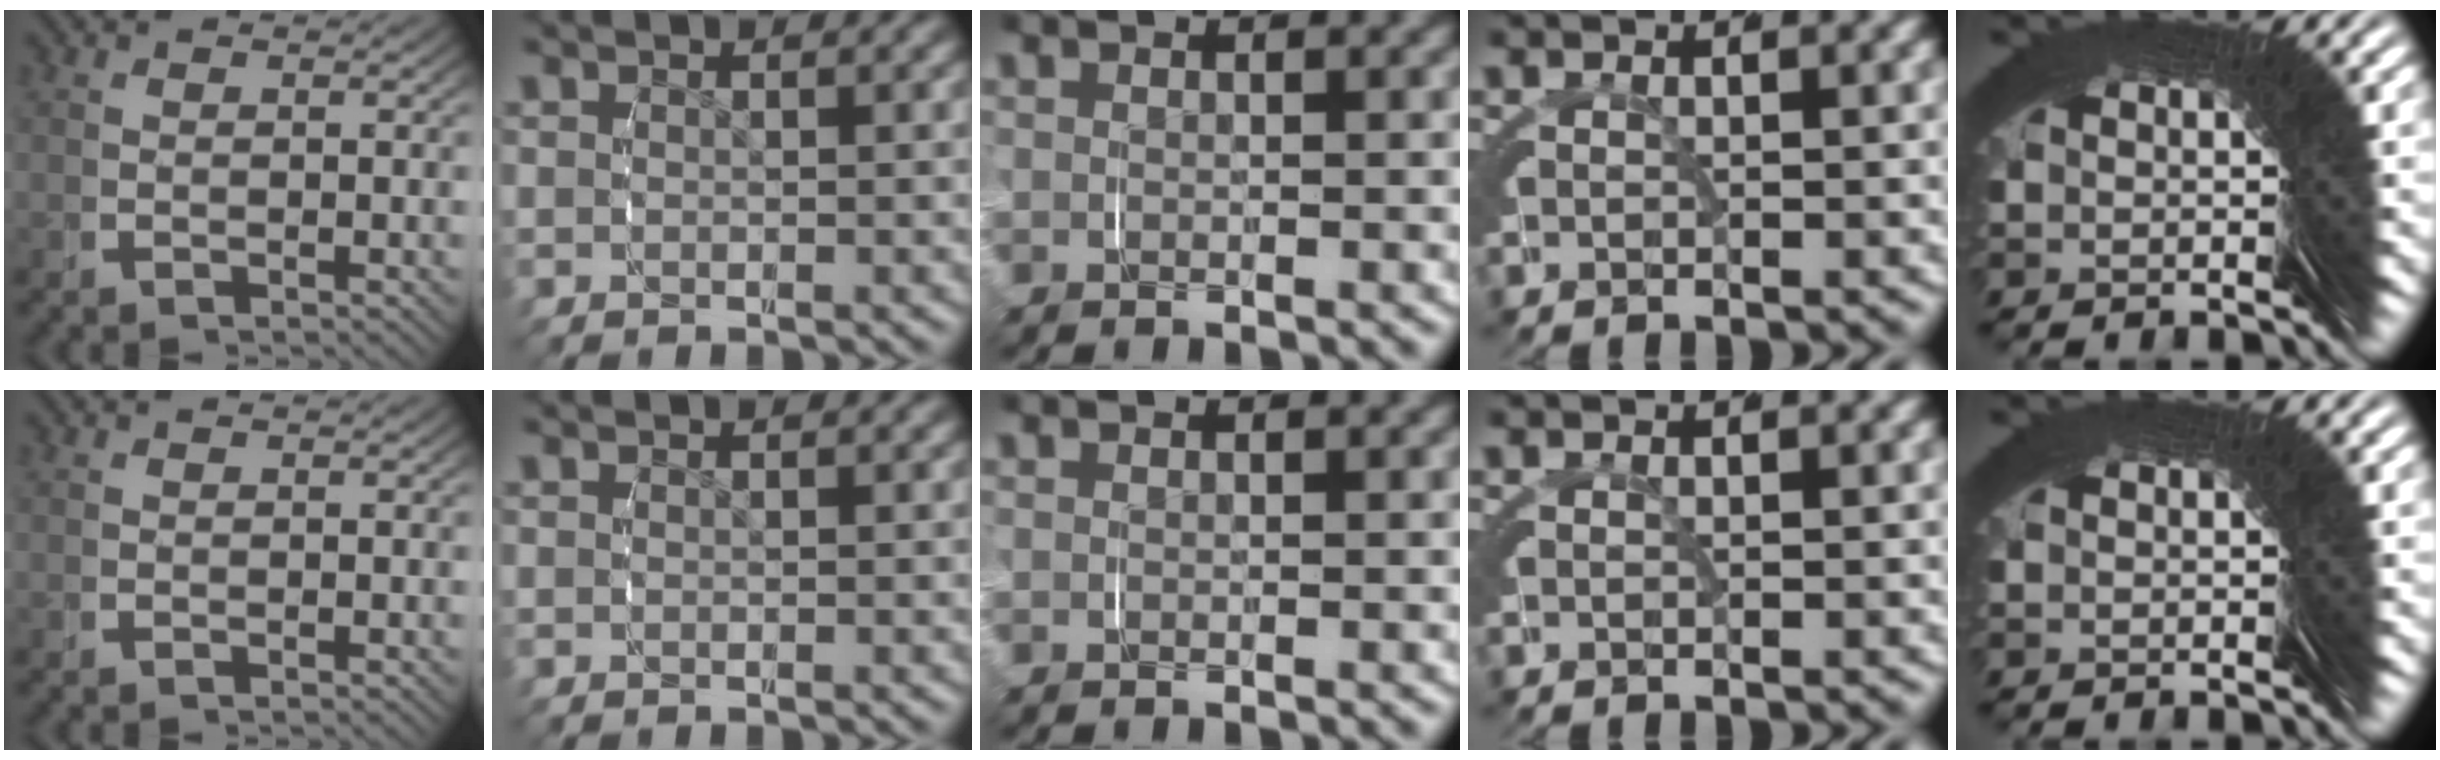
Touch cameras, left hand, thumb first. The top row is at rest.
{}